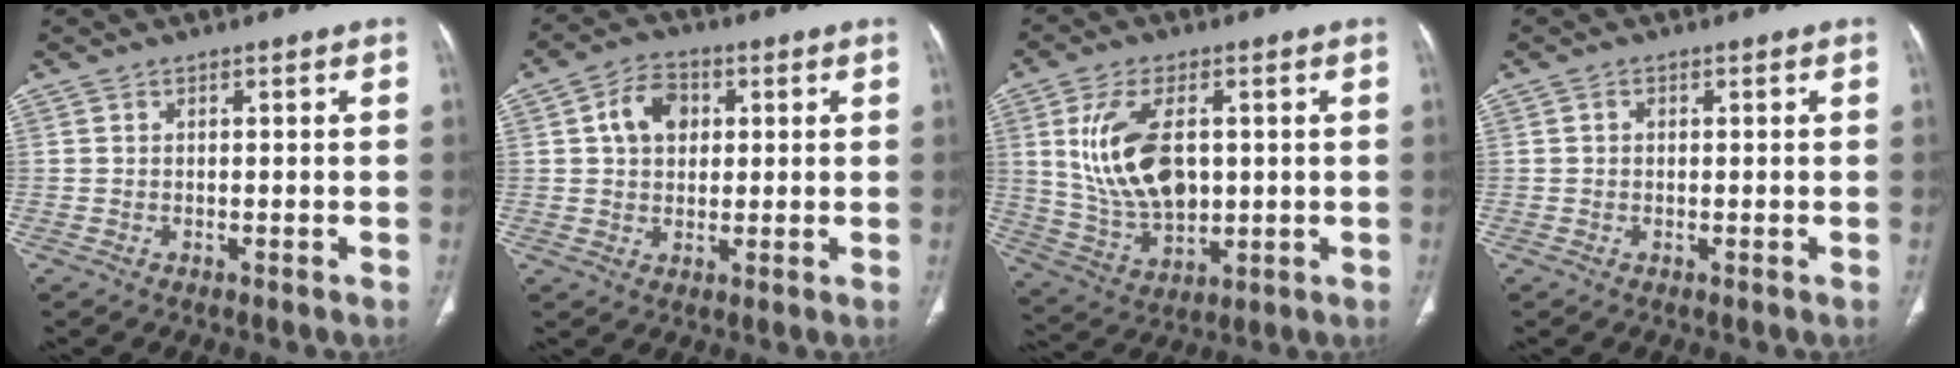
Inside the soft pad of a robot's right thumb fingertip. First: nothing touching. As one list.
[{"total": 7.5, "force": [1.9, 5.5, 4.7], "torque": [-0.061, 0.005, 0.028]}, {"total": 15.0, "force": [2.6, 8.7, 12.0], "torque": [-0.221, -0.009, 0.062]}, {"total": 0.7, "force": [0.1, 0.6, 0.3], "torque": [-0.004, 0.002, 0.001]}]